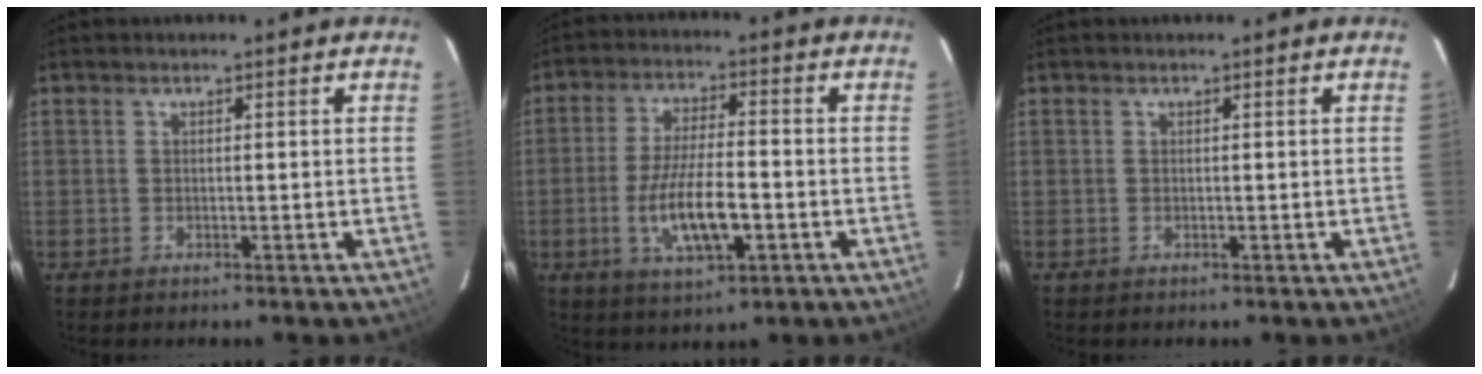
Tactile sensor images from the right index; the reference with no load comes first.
{"total": 11.1, "force": [-3.4, 3.3, 10.1], "torque": [-0.199, -0.010, -0.058]}
{"total": 0.0}